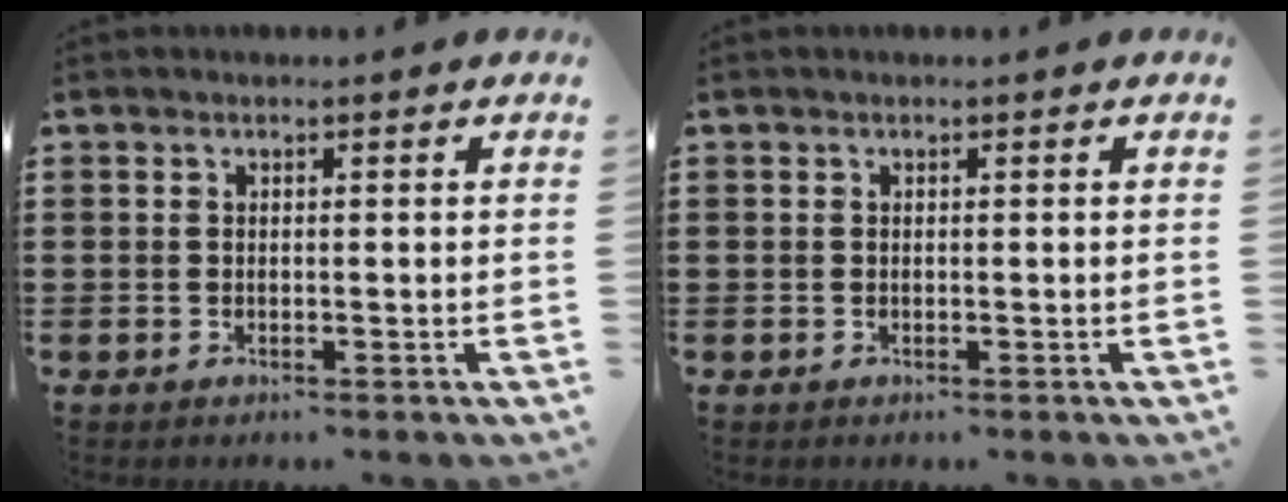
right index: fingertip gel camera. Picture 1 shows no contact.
{"total": 0.0}